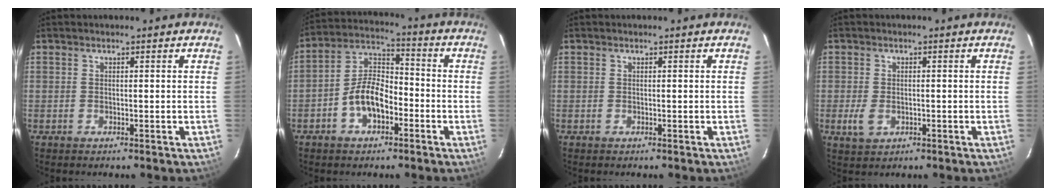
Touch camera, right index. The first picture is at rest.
{"total": 9.3, "force": [-4.0, 5.2, 6.6], "torque": [-0.128, 0.031, -0.066]}
{"total": 0.0}
{"total": 3.8, "force": [-1.0, 2.8, 2.3], "torque": [-0.052, -0.002, -0.013]}